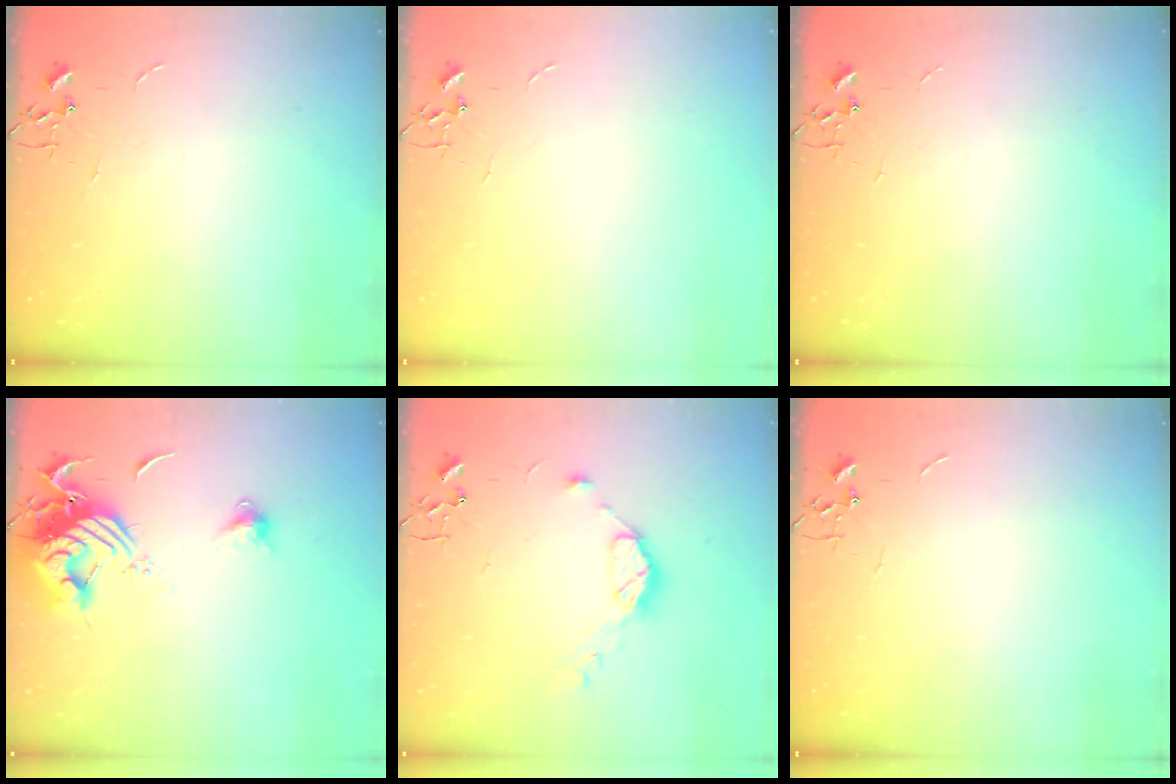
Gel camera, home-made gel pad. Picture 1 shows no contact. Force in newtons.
{"total": 0.0}
{"total": 0.0}
{"total": 13.8, "press": 13.7, "slide": 1.5}
{"total": 9.4, "press": 9.4, "slide": 0.8}
{"total": 0.0}